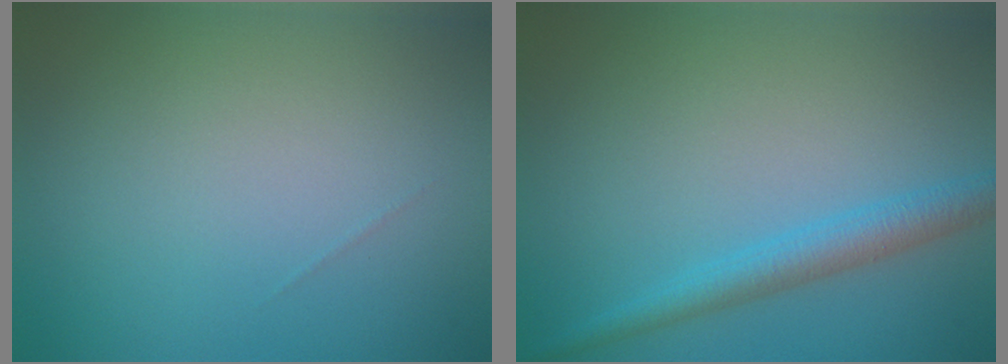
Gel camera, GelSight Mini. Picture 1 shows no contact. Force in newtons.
{"total": 3.0, "press": 3.0, "slide": 0.1}